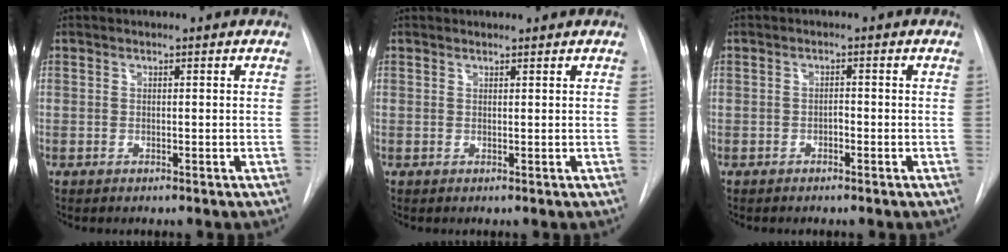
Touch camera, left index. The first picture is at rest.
{"total": 0.0}
{"total": 1.2, "force": [-1.0, 0.4, 0.7], "torque": [-0.008, -0.001, -0.019]}